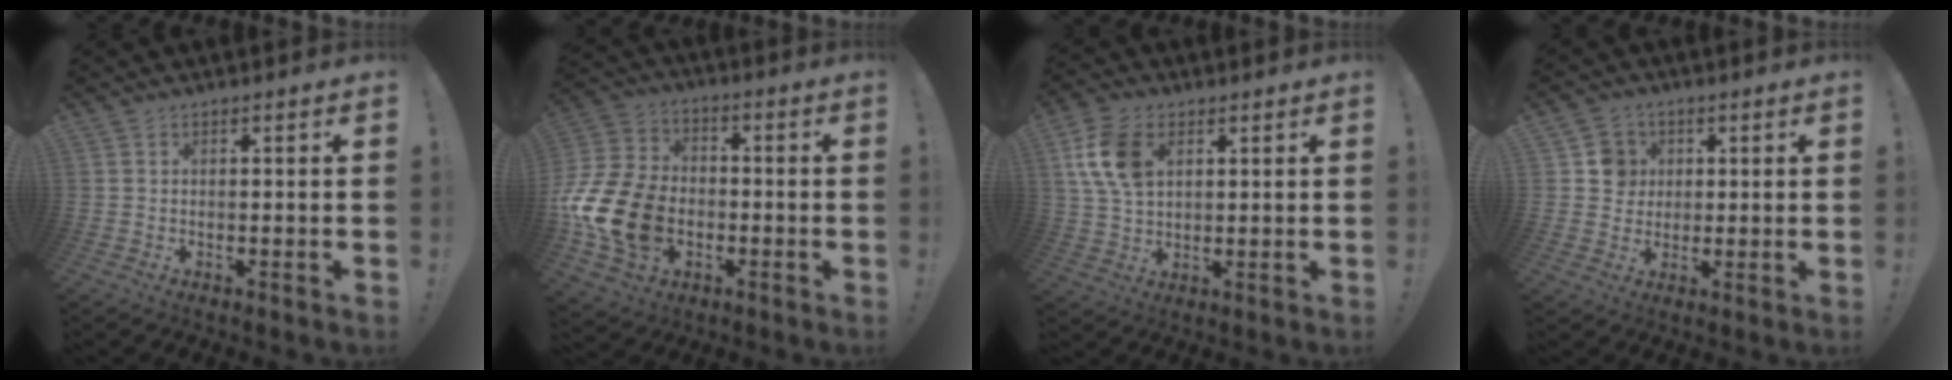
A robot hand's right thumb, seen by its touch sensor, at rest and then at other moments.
{"total": 20.0, "force": [-5.5, 14.6, 12.6], "torque": [-0.235, 0.037, -0.083]}
{"total": 11.9, "force": [3.9, 7.9, 8.1], "torque": [-0.157, 0.002, 0.076]}
{"total": 7.0, "force": [1.7, 6.7, 1.2], "torque": [-0.008, -0.006, 0.035]}